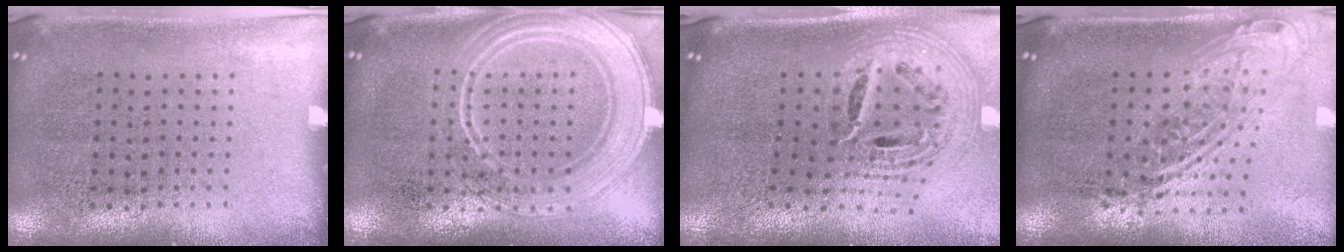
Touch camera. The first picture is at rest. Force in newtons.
{"total": 3.9, "press": 3.9, "slide": 0.8}
{"total": 2.6, "press": 1.8, "slide": 1.9}
{"total": 1.9, "press": 1.5, "slide": 1.3}